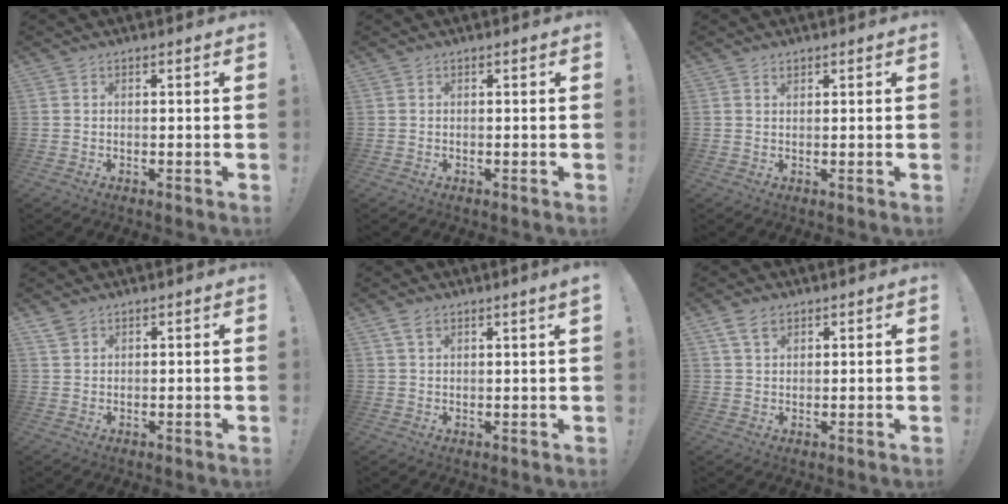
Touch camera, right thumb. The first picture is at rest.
{"total": 0.0}
{"total": 1.0, "force": [0.8, 0.5, 0.2], "torque": [0.003, -0.004, 0.015]}
{"total": 2.5, "force": [2.0, 1.0, 1.1], "torque": [-0.016, -0.012, 0.037]}
{"total": 3.4, "force": [2.3, 0.3, 2.5], "torque": [-0.045, -0.008, 0.040]}
{"total": 5.3, "force": [3.0, 3.1, 3.0], "torque": [-0.052, -0.005, 0.058]}